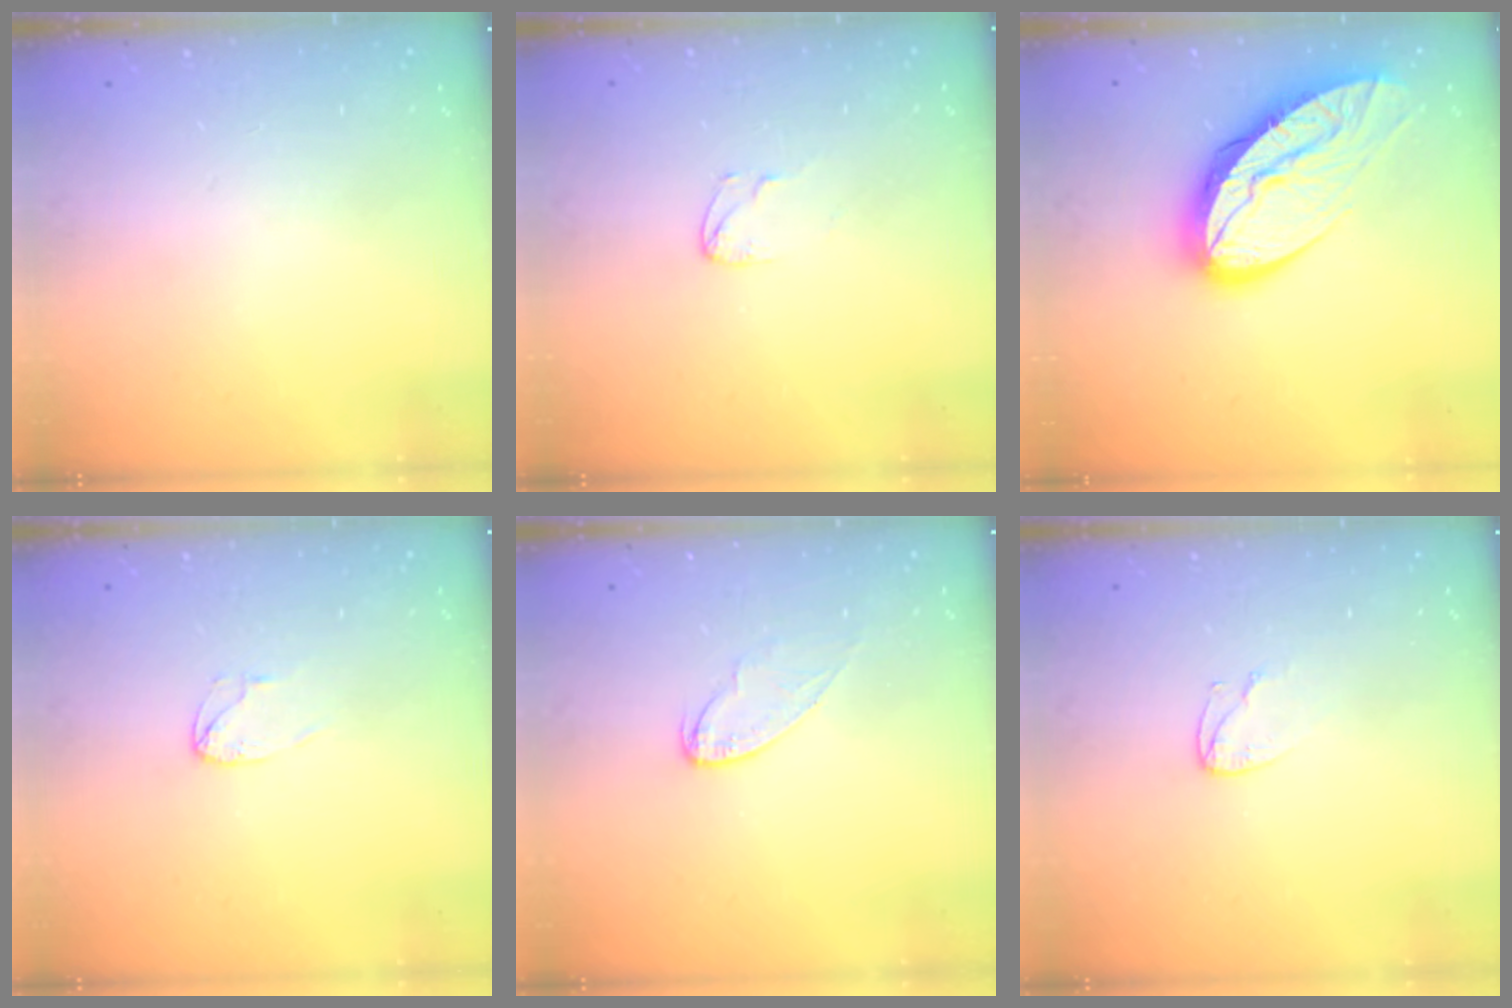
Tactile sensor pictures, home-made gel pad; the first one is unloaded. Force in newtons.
{"total": 2.5, "press": 2.5, "slide": 0.2}
{"total": 14.7, "press": 14.6, "slide": 1.4}
{"total": 3.9, "press": 3.9, "slide": 0.3}
{"total": 4.9, "press": 4.9, "slide": 0.4}
{"total": 4.3, "press": 4.2, "slide": 0.5}